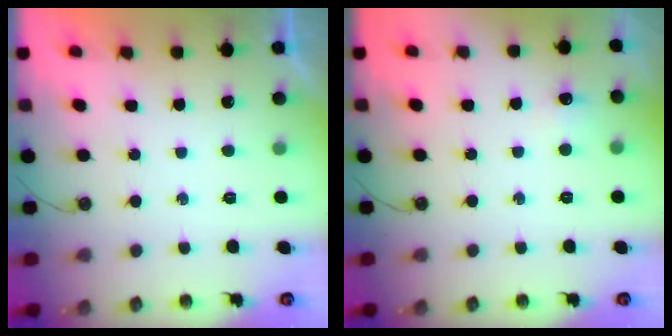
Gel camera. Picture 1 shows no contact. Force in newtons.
{"total": 4.9, "press": 4.8, "slide": 0.8}